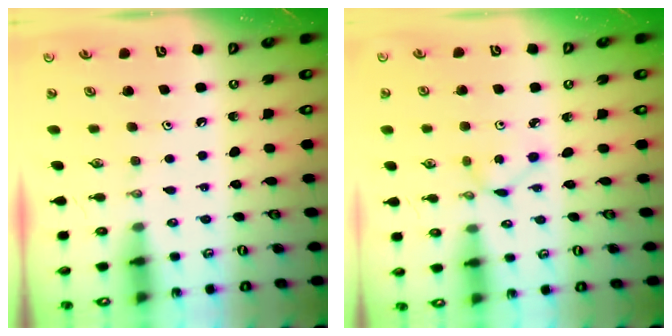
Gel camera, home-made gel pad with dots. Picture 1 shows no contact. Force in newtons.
{"total": 1.8, "press": 1.7, "slide": 0.2}